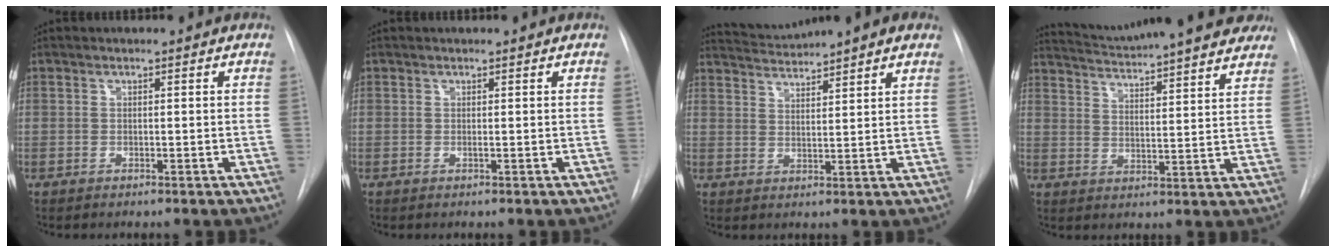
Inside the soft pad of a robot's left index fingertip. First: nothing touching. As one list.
[{"total": 0.0}, {"total": 6.4, "force": [6.0, -0.3, 2.1], "torque": [-0.040, 0.016, 0.097]}, {"total": 23.2, "force": [21.0, 2.4, 9.6], "torque": [-0.149, -0.024, 0.272]}]